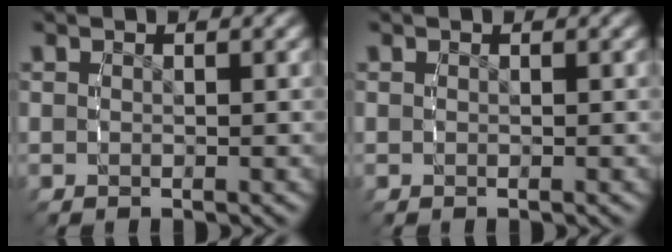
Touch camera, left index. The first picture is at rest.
{"total": 0.0}